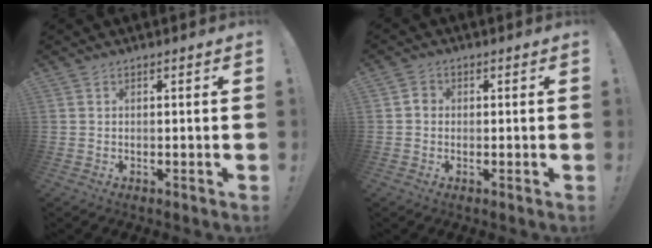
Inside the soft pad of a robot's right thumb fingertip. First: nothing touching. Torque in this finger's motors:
{"motor_torque": [0.17, -0.17, -0.13, 0.08, 0.07]}